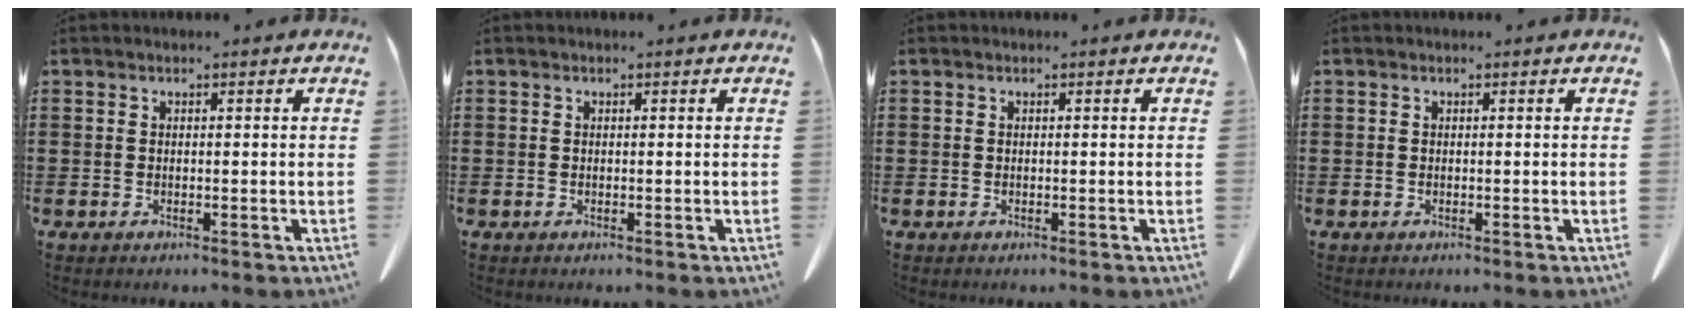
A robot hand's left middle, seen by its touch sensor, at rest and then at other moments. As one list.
[{"total": 0.0}, {"total": 0.0}, {"total": 0.0}]